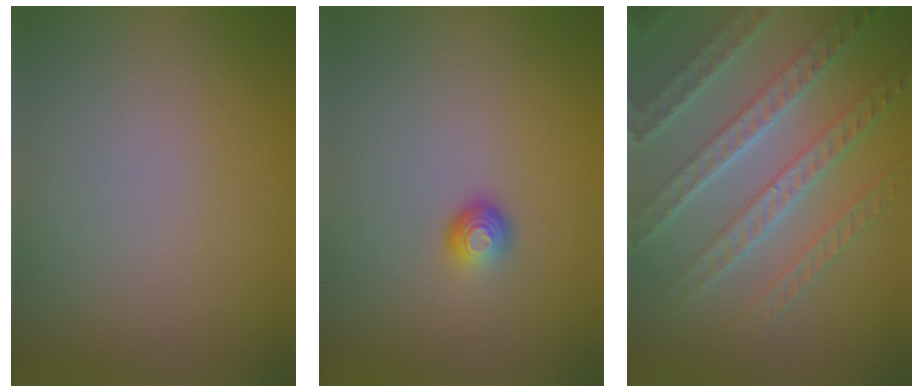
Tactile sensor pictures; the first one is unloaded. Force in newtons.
{"total": 1.8, "press": 1.1, "slide": 1.4}
{"total": 7.9, "press": 5.5, "slide": 5.7}